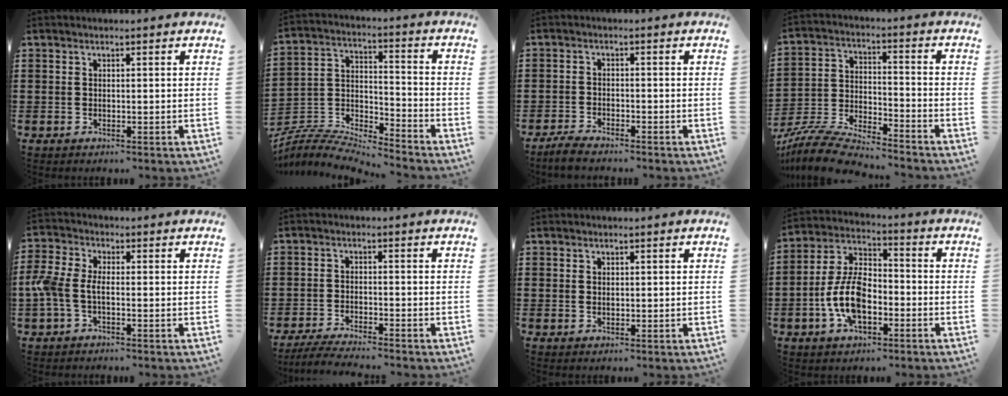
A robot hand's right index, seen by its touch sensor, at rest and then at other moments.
{"total": 6.9, "force": [-6.8, 0.6, 1.2], "torque": [-0.039, -0.008, -0.142]}
{"total": 2.5, "force": [-2.5, 0.1, 0.4], "torque": [-0.011, 0.005, -0.050]}
{"total": 8.4, "force": [-8.0, 0.7, 2.4], "torque": [-0.066, 0.002, -0.164]}
{"total": 4.4, "force": [-1.1, 2.3, 3.6], "torque": [-0.107, -0.010, -0.033]}
{"total": 3.6, "force": [-3.5, -0.3, 0.7], "torque": [-0.019, -0.007, -0.071]}
{"total": 0.5, "force": [0.4, 0.4, 0.2], "torque": [-0.005, 0.002, 0.007]}
{"total": 9.7, "force": [-3.0, 5.4, 7.5], "torque": [-0.175, 0.004, -0.061]}